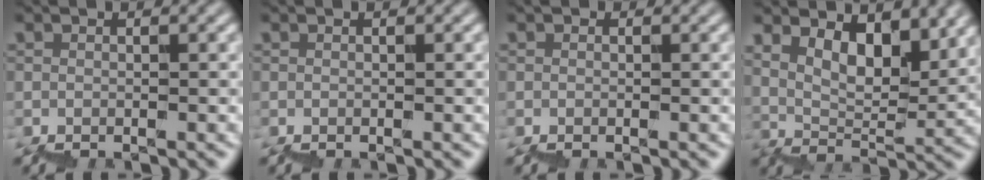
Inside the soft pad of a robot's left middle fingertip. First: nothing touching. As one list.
[{"total": 0.0}, {"total": 0.0}, {"total": 5.6, "force": [5.3, 1.1, 1.5], "torque": [-0.019, -0.001, 0.099]}]